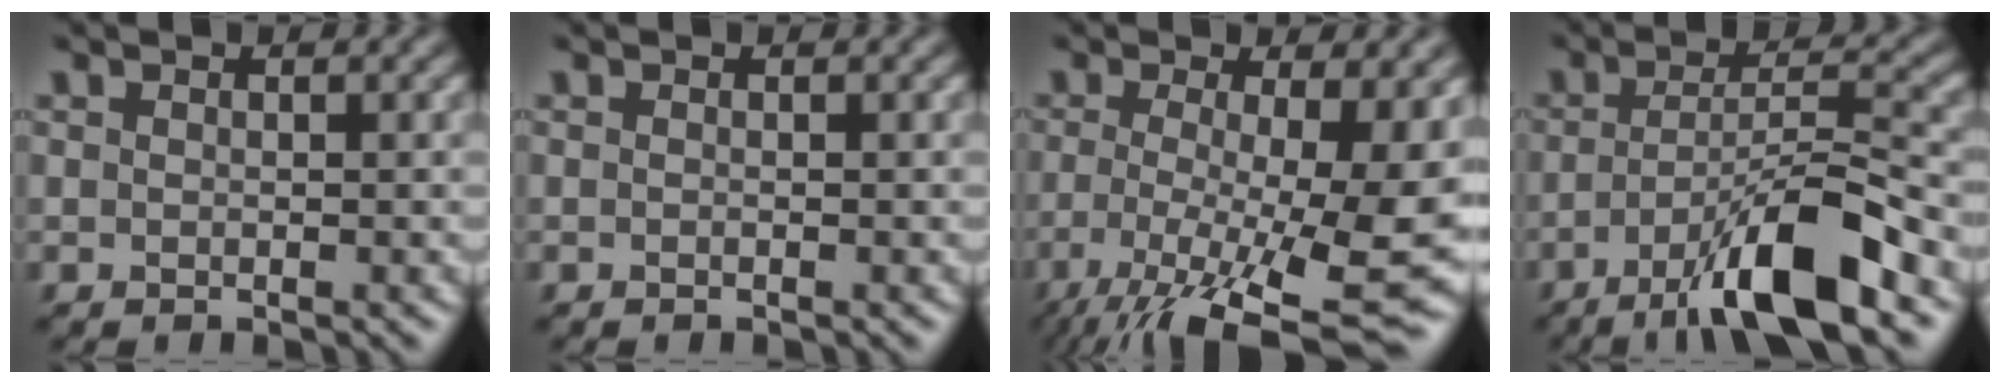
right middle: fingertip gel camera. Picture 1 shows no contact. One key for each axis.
{"total": 0.0}
{"total": 13.4, "fx": -4.4, "fy": 3.7, "fz": 12.1, "tx": -0.209, "ty": -0.021, "tz": -0.066}
{"total": 8.6, "fx": -4.7, "fy": 1.5, "fz": 7.1, "tx": -0.115, "ty": 0.009, "tz": -0.083}